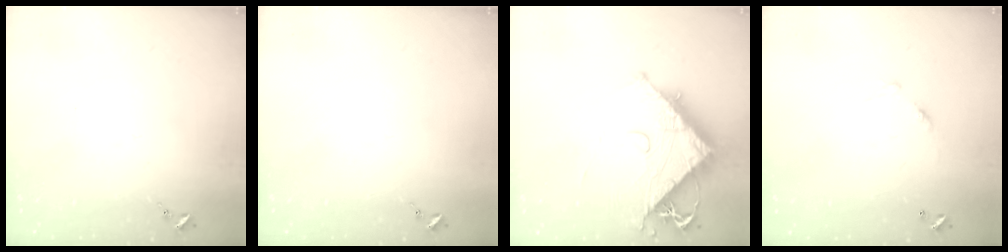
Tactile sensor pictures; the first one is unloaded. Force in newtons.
{"total": 0.0}
{"total": 12.7, "press": 12.7, "slide": 1.5}
{"total": 7.0, "press": 7.0, "slide": 0.5}